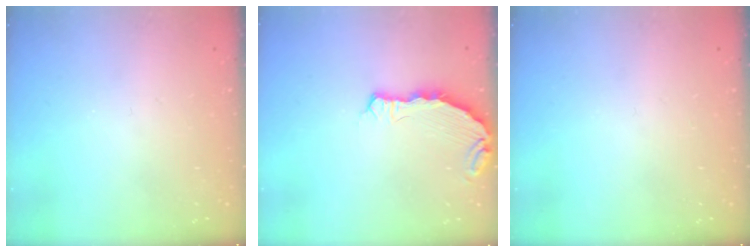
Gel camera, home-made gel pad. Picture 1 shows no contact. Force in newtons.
{"total": 7.2, "press": 5.5, "slide": 4.6}
{"total": 0.0}